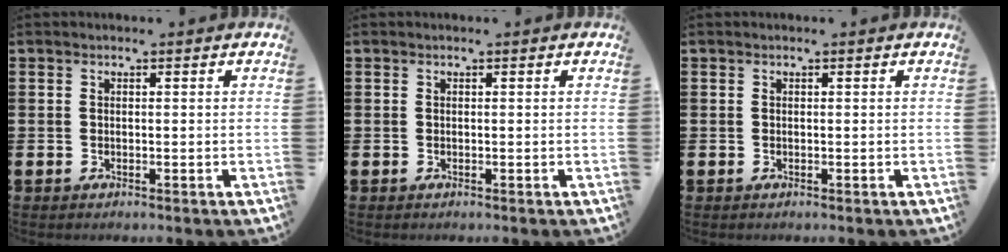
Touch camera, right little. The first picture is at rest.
{"total": 0.0}
{"total": 0.0}